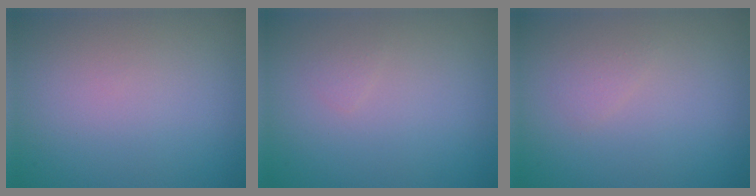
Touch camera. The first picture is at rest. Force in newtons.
{"total": 0.6, "press": 0.6, "slide": 0.0}
{"total": 0.8, "press": 0.8, "slide": 0.1}